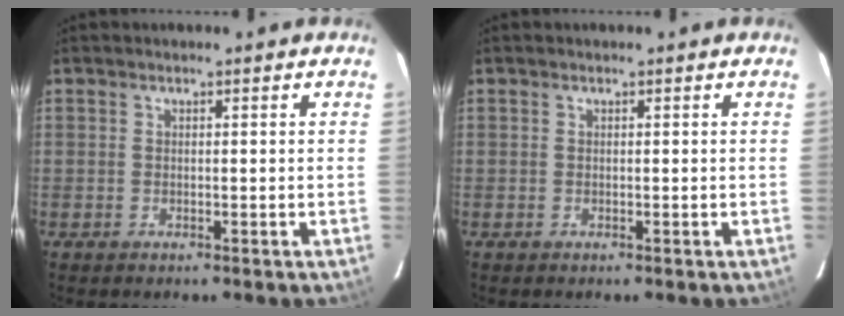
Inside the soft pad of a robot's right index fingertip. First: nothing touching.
{"total": 0.0}